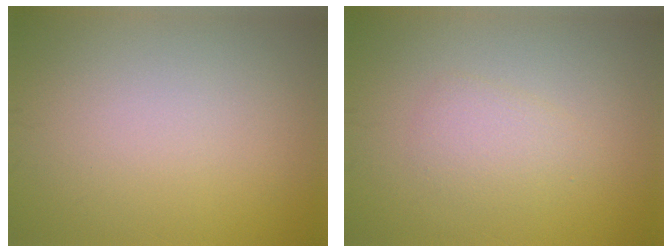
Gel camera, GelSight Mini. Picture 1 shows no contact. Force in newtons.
{"total": 1.8, "press": 1.8, "slide": 0.0}